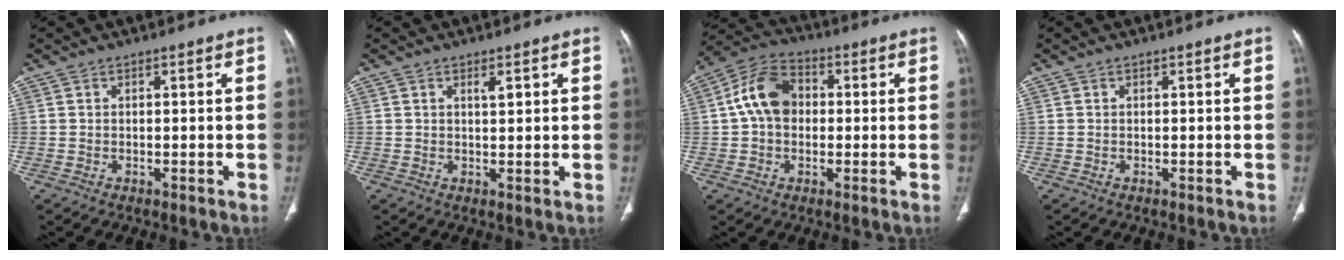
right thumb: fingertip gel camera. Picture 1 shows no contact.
{"total": 2.2, "force": [1.0, 0.4, 1.9], "torque": [-0.032, -0.008, 0.014]}
{"total": 10.1, "force": [0.7, 7.5, 6.7], "torque": [-0.110, 0.027, 0.002]}
{"total": 0.0}